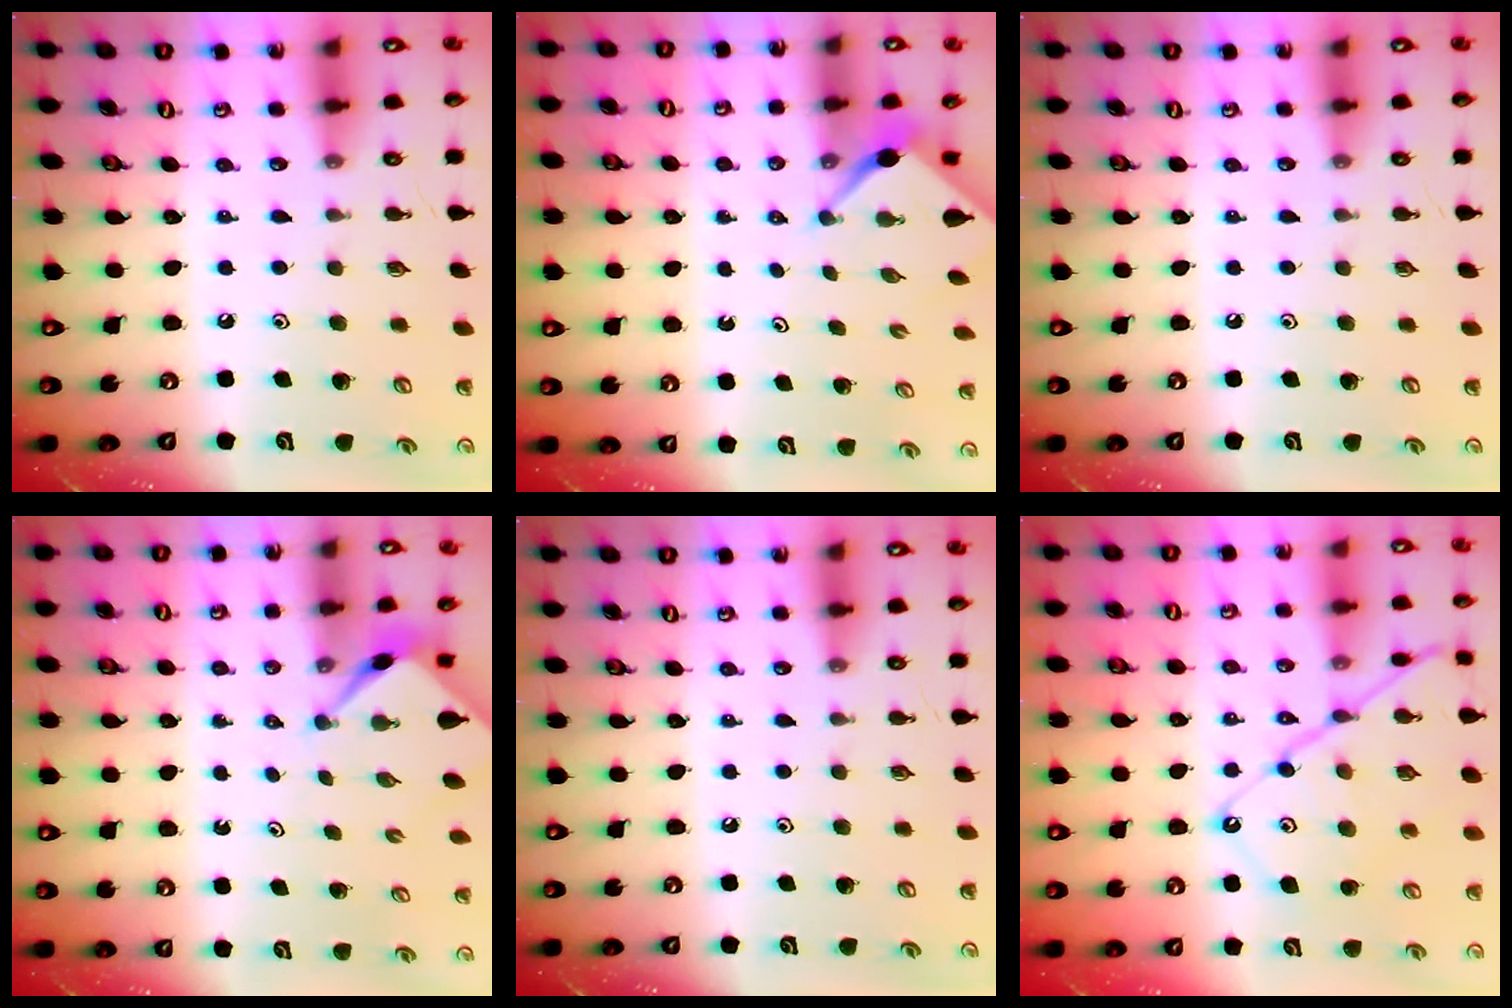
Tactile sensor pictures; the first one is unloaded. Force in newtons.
{"total": 2.5, "press": 2.5, "slide": 0.3}
{"total": 0.0}
{"total": 2.3, "press": 2.3, "slide": 0.3}
{"total": 0.0}
{"total": 13.5, "press": 13.4, "slide": 1.4}